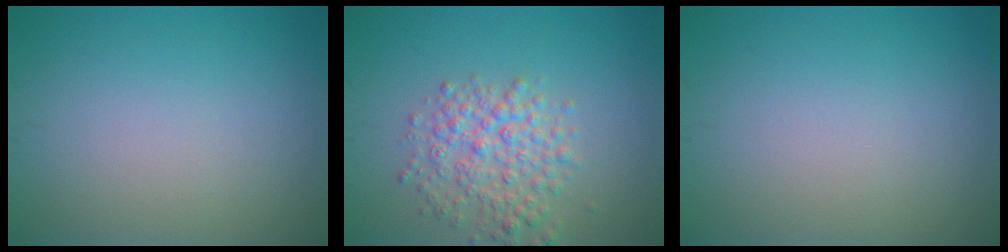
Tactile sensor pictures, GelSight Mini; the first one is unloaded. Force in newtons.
{"total": 4.0, "press": 4.0, "slide": 0.2}
{"total": 0.0}